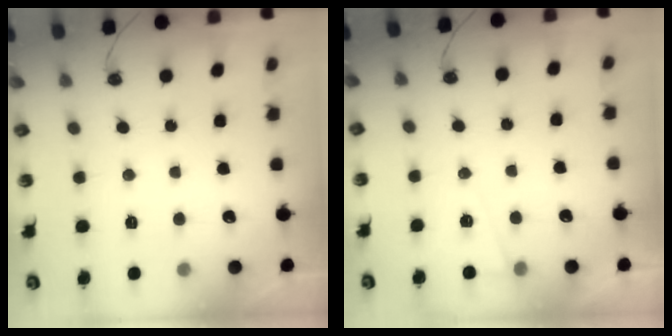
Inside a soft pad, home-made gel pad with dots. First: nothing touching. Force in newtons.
{"total": 5.2, "press": 2.9, "slide": 4.3}